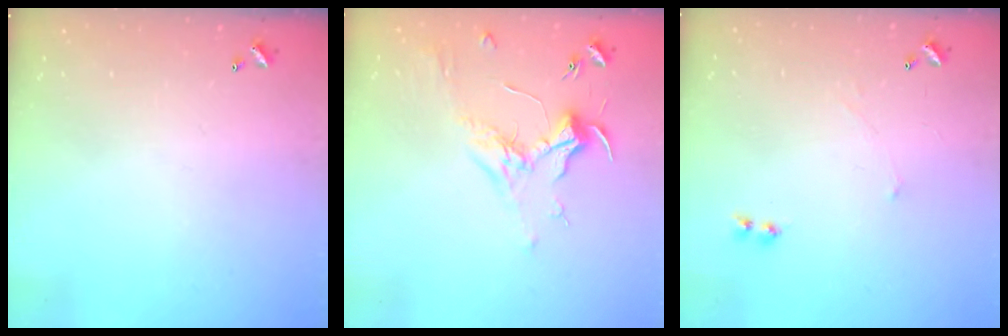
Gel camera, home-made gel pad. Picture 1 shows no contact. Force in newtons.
{"total": 1.8, "press": 1.7, "slide": 0.7}
{"total": 2.4, "press": 2.3, "slide": 0.5}